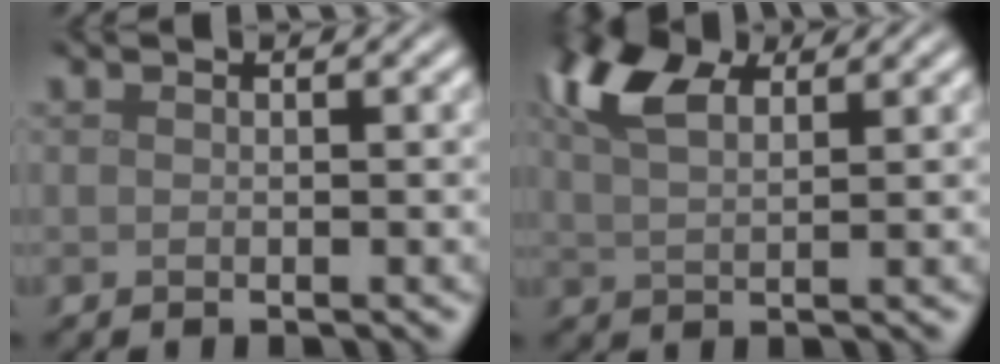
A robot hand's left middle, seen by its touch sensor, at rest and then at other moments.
{"total": 6.3, "force": [3.4, 2.9, 4.4], "torque": [-0.100, 0.022, 0.057]}